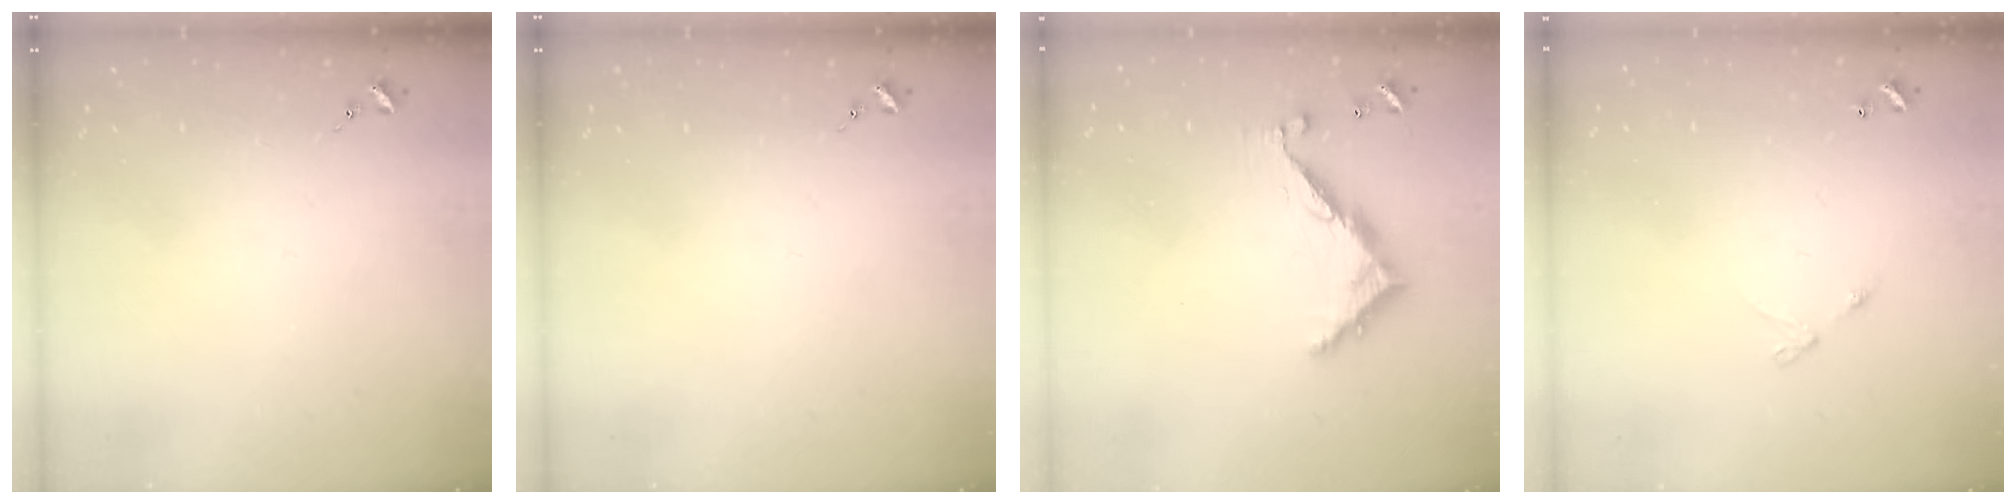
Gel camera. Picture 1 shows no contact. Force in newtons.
{"total": 0.0}
{"total": 9.0, "press": 9.0, "slide": 0.7}
{"total": 4.2, "press": 4.2, "slide": 0.4}